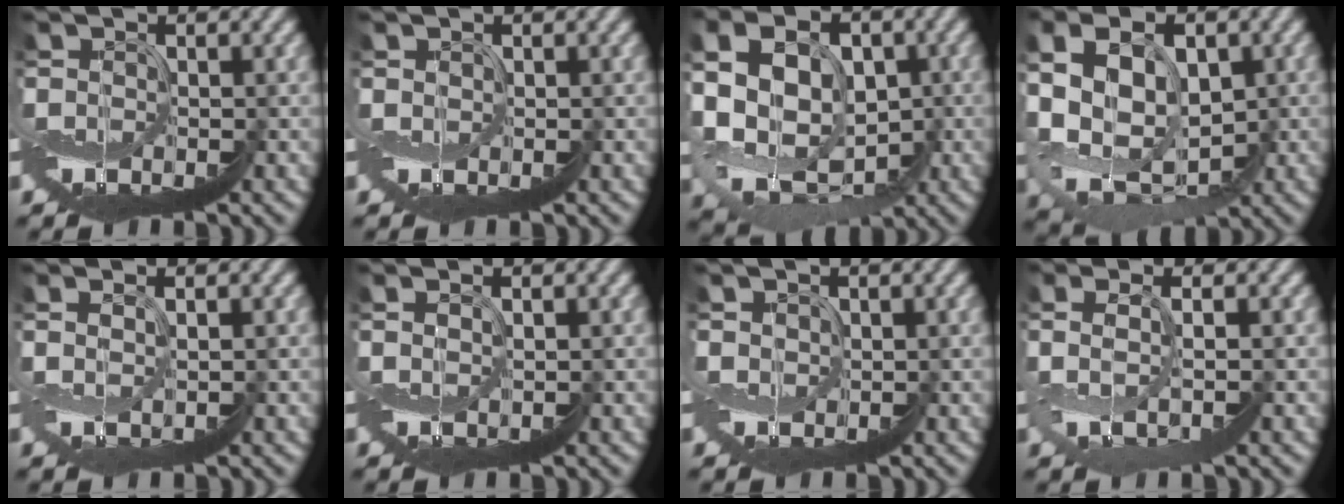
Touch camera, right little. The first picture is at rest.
{"total": 1.2, "force": [1.2, 0.2, 0.1], "torque": [-0.001, -0.003, 0.018]}
{"total": 7.2, "force": [1.9, 5.4, 4.4], "torque": [-0.114, 0.003, 0.036]}
{"total": 7.4, "force": [3.2, 4.7, 4.7], "torque": [-0.114, 0.000, 0.056]}
{"total": 2.7, "force": [2.5, -1.1, -0.1], "torque": [-0.017, 0.001, 0.052]}
{"total": 2.0, "force": [1.9, 0.0, 0.5], "torque": [-0.014, -0.008, 0.042]}
{"total": 2.5, "force": [2.2, 1.1, 0.5], "torque": [-0.010, -0.010, 0.040]}
{"total": 3.3, "force": [2.5, -2.1, 0.3], "torque": [-0.034, 0.013, 0.042]}